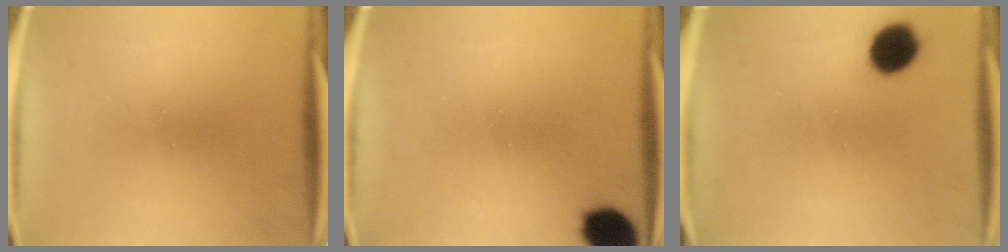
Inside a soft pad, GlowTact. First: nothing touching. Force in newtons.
{"total": 9.1}
{"total": 7.8}